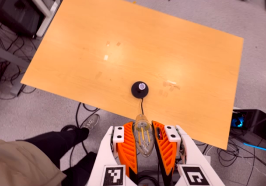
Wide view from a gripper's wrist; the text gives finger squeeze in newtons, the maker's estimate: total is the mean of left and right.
{"total": 19.8, "left": 22.3, "right": 17.2}